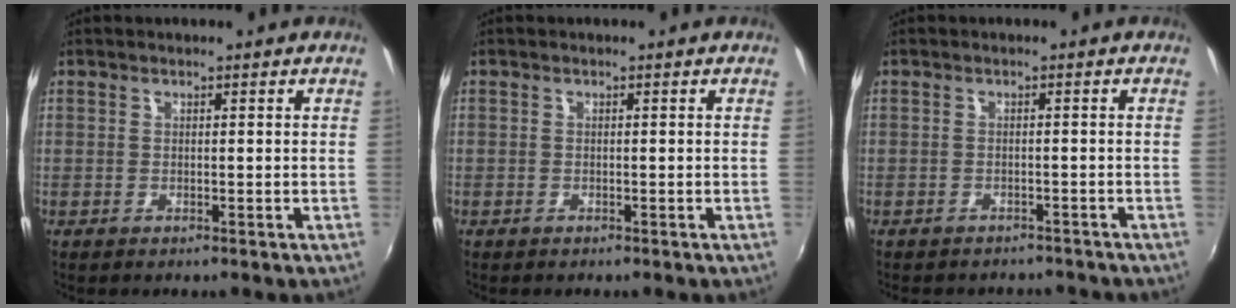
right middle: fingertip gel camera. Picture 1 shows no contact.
{"total": 0.7, "force": [-0.5, 0.5, -0.1], "torque": [-0.002, 0.003, -0.007]}
{"total": 5.9, "force": [-5.3, 2.0, 1.6], "torque": [-0.039, -0.014, -0.071]}